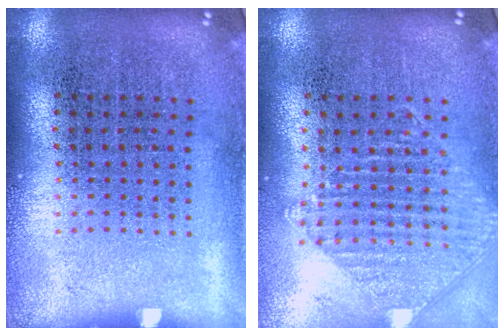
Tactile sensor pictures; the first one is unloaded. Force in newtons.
{"total": 1.0, "press": 1.0, "slide": 0.1}